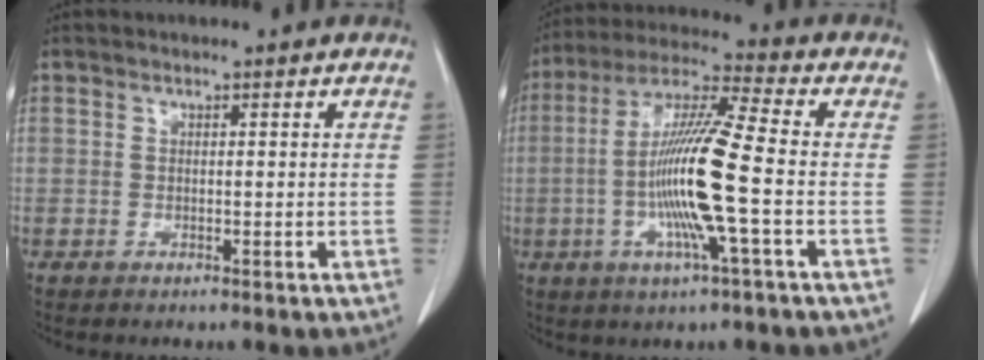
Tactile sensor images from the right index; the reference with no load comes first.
{"total": 14.1, "force": [-2.4, -0.2, 13.8], "torque": [-0.271, -0.002, -0.054]}